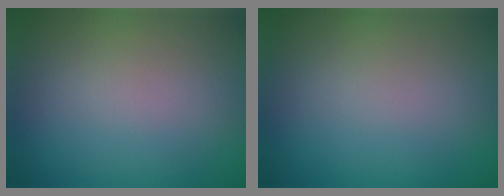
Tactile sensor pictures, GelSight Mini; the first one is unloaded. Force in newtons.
{"total": 0.0}